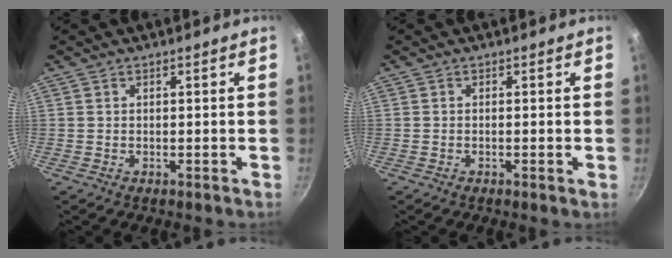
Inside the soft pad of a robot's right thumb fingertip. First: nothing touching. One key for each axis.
{"total": 0.7, "fx": -0.3, "fy": 0.0, "fz": 0.7, "tx": -0.012, "ty": -0.001, "tz": -0.007}